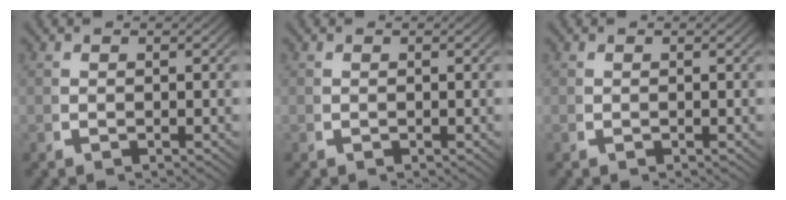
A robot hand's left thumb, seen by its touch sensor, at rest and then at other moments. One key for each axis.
{"total": 0.0}
{"total": 0.0}